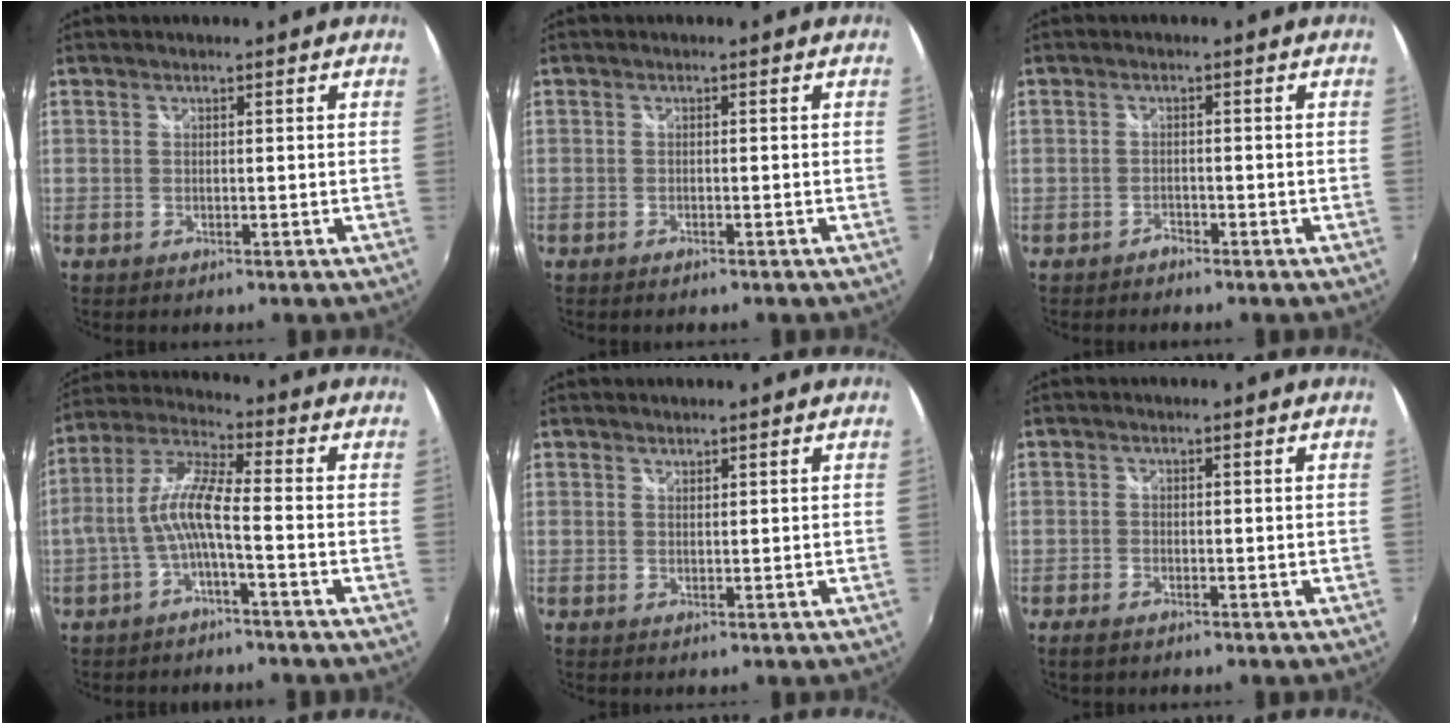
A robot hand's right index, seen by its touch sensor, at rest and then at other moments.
{"total": 1.0, "force": [-0.8, 0.4, 0.4], "torque": [-0.009, -0.003, -0.016]}
{"total": 1.4, "force": [-1.2, 0.8, -0.1], "torque": [0.000, 0.004, -0.021]}
{"total": 8.1, "force": [-2.6, 1.1, 7.6], "torque": [-0.178, 0.013, -0.046]}
{"total": 0.7, "force": [0.7, 0.2, 0.0], "torque": [0.000, 0.001, 0.013]}
{"total": 1.9, "force": [-1.4, 0.8, 1.0], "torque": [-0.024, -0.006, -0.028]}